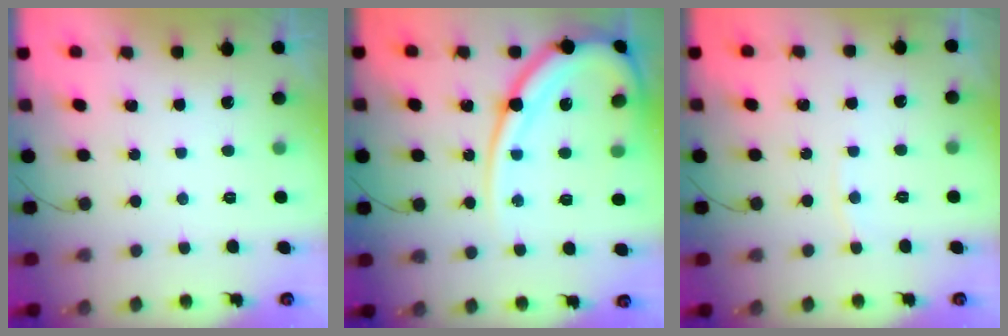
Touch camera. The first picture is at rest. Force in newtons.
{"total": 16.3, "press": 16.2, "slide": 1.5}
{"total": 2.2, "press": 2.2, "slide": 0.3}